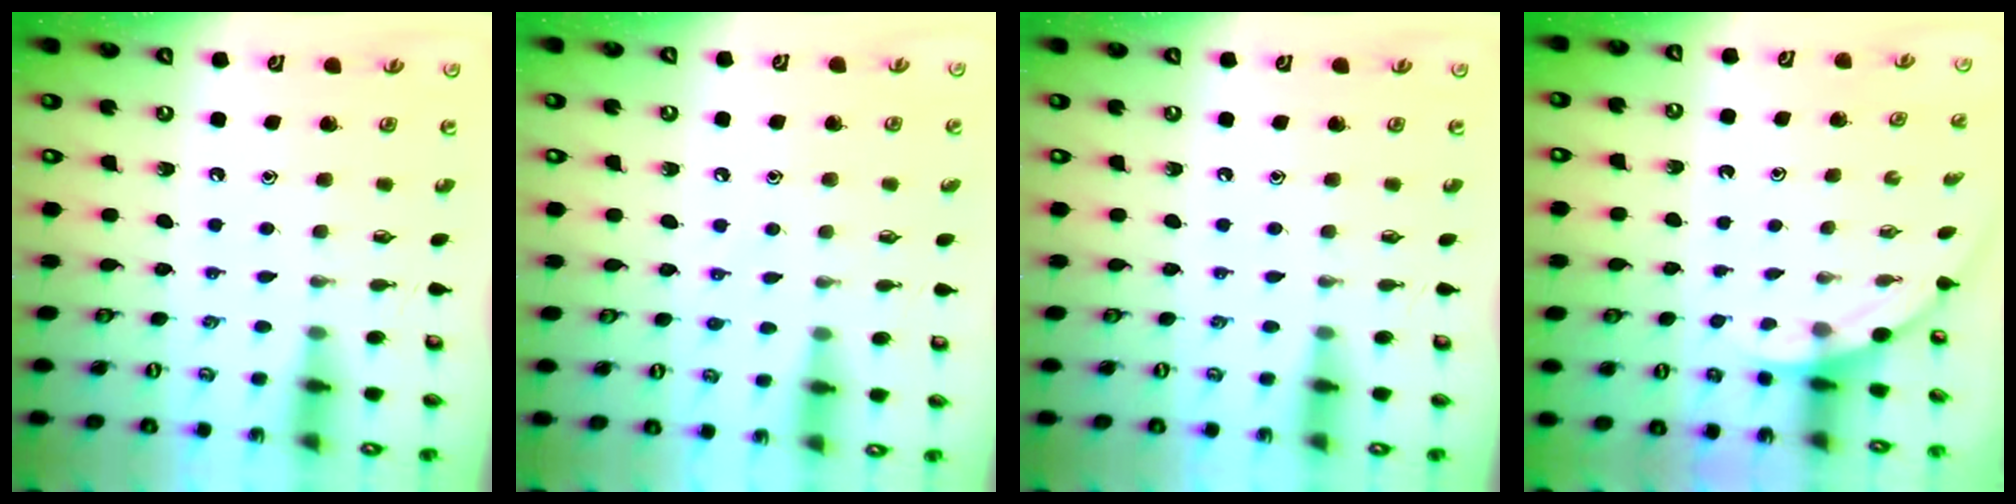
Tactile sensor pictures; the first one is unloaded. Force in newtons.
{"total": 5.4, "press": 5.3, "slide": 0.6}
{"total": 0.0}
{"total": 2.2, "press": 2.2, "slide": 0.0}